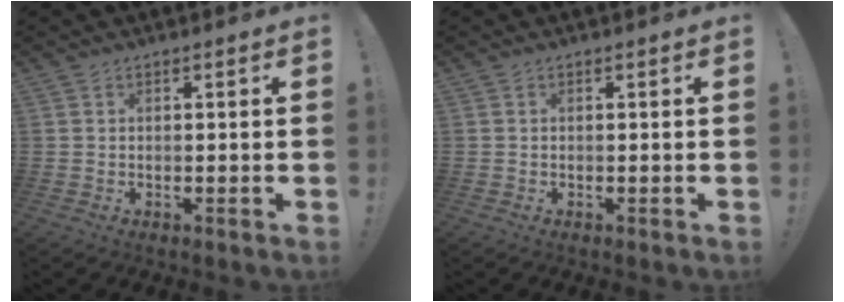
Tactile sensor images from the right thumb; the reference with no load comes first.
{"total": 0.0}